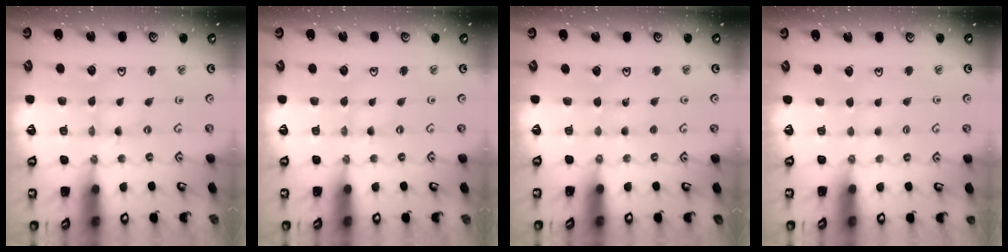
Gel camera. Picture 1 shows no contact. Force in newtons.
{"total": 0.7, "press": 0.7, "slide": 0.2}
{"total": 2.5, "press": 2.5, "slide": 0.4}
{"total": 2.0, "press": 1.9, "slide": 0.4}